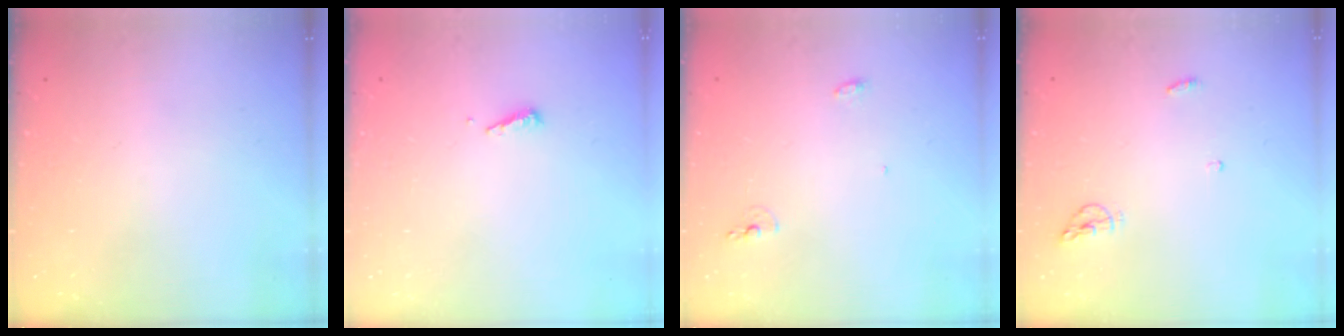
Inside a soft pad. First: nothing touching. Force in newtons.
{"total": 4.0, "press": 4.0, "slide": 0.4}
{"total": 4.3, "press": 4.2, "slide": 0.9}
{"total": 5.2, "press": 5.2, "slide": 0.7}